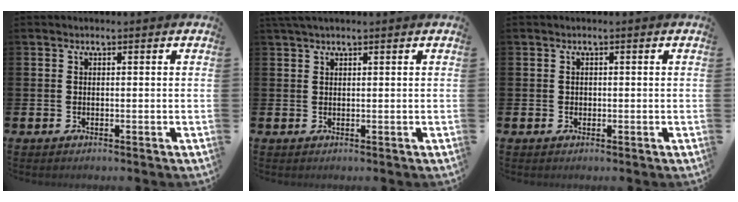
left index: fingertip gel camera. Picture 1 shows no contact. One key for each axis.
{"total": 1.4, "fx": 1.2, "fy": 0.1, "fz": 0.7, "tx": -0.007, "ty": 0.000, "tz": 0.020}
{"total": 0.6, "fx": 0.1, "fy": 0.6, "fz": 0.1, "tx": 0.001, "ty": 0.004, "tz": 0.000}